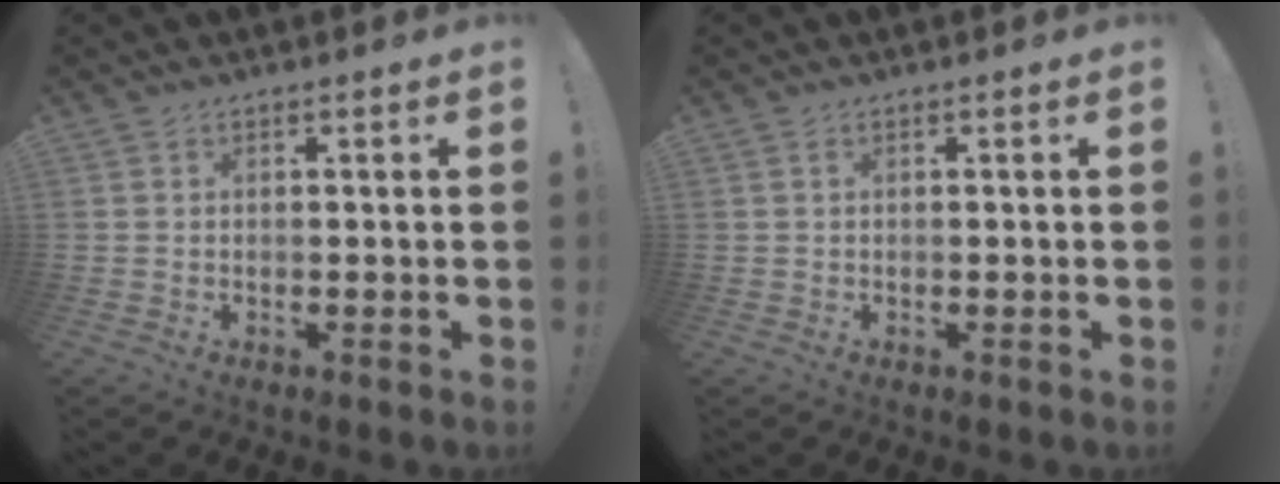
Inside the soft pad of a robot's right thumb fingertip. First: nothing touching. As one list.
[{"total": 0.0}]